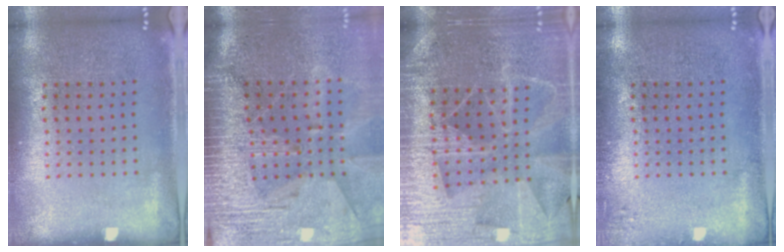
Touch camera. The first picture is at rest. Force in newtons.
{"total": 4.0, "press": 3.4, "slide": 2.0}
{"total": 5.1, "press": 4.6, "slide": 2.3}
{"total": 1.0, "press": 1.0, "slide": 0.2}